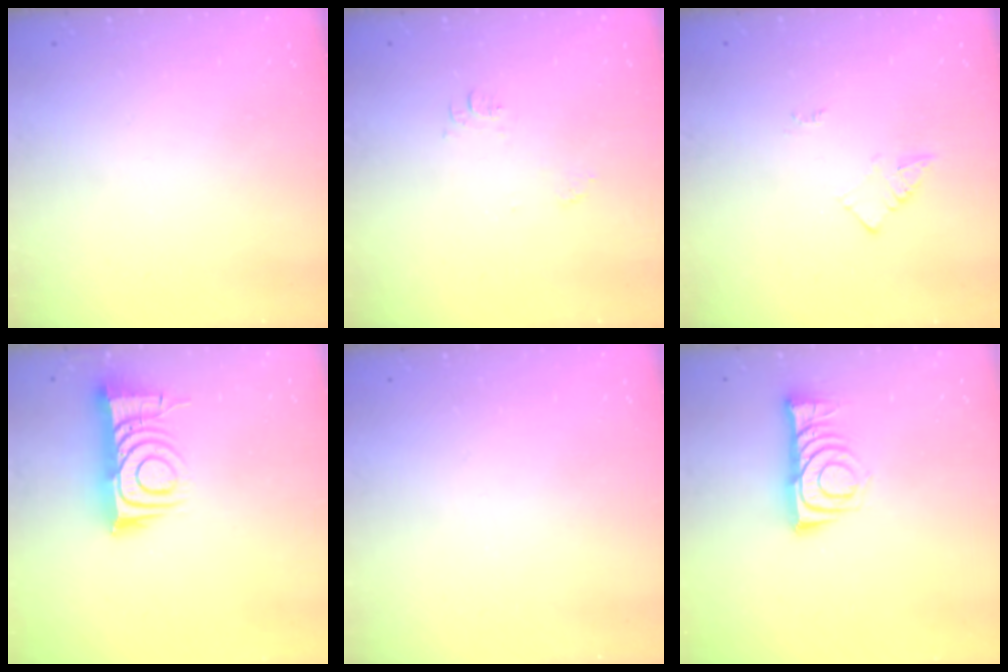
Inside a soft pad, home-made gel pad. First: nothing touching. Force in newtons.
{"total": 6.9, "press": 6.9, "slide": 0.7}
{"total": 2.4, "press": 2.4, "slide": 0.3}
{"total": 10.5, "press": 10.4, "slide": 1.3}
{"total": 0.0}
{"total": 9.0, "press": 9.0, "slide": 1.1}